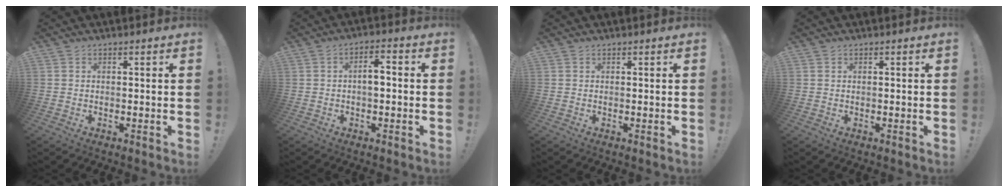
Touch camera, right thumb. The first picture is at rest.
{"total": 4.8, "force": [-0.6, 2.2, 4.2], "torque": [-0.061, 0.007, -0.014]}
{"total": 0.0}
{"total": 0.6, "force": [0.6, 0.1, -0.1], "torque": [0.002, 0.001, 0.011]}